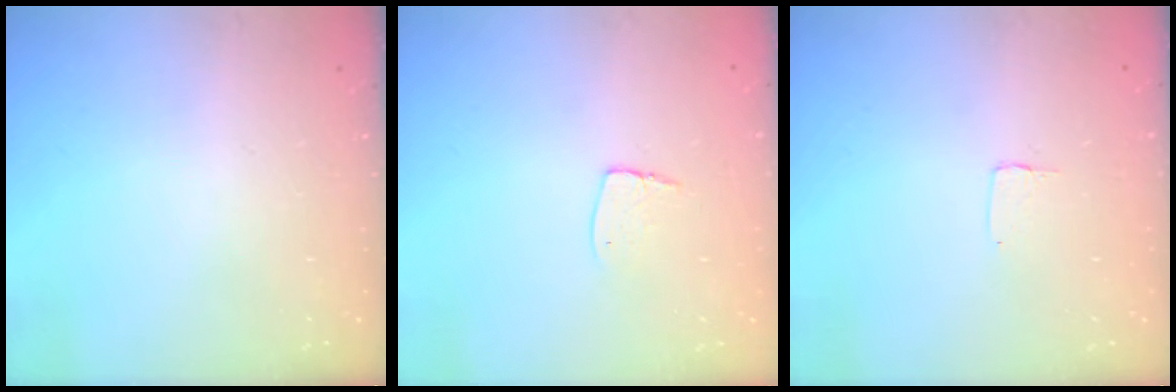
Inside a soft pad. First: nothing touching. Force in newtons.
{"total": 5.6, "press": 5.6, "slide": 0.4}
{"total": 3.1, "press": 3.1, "slide": 0.2}